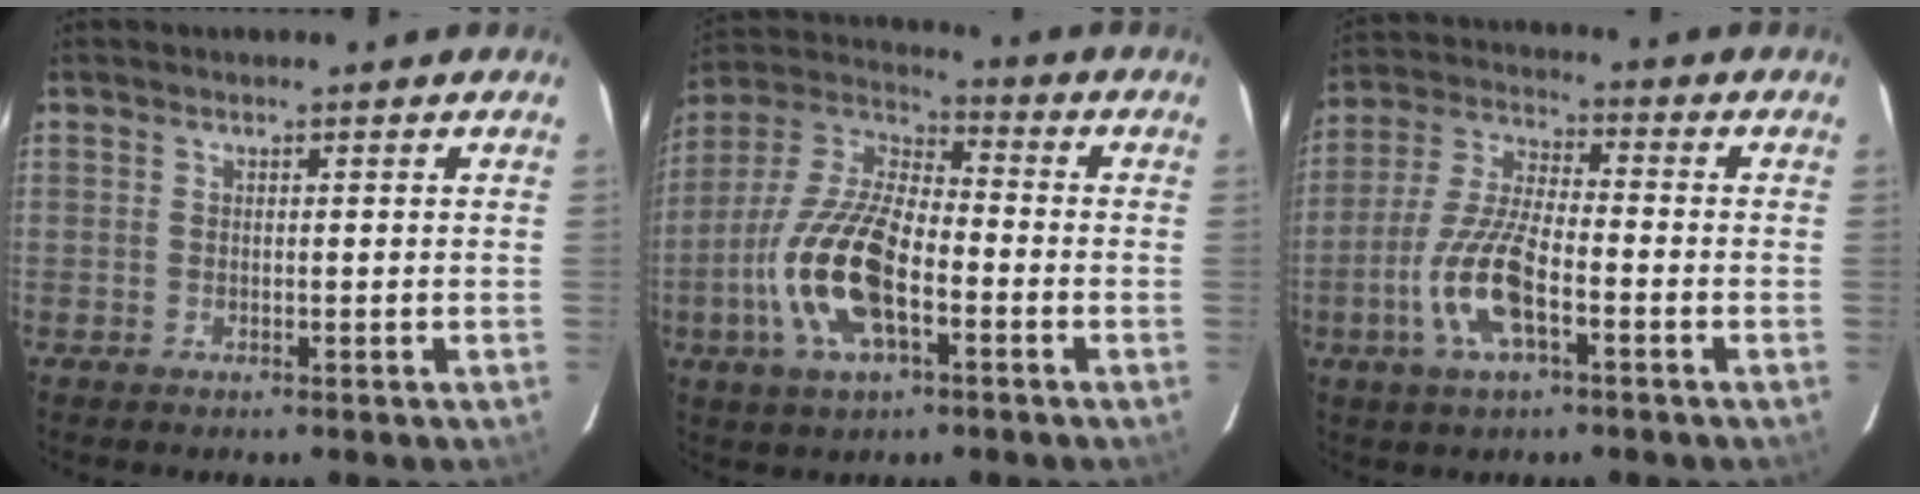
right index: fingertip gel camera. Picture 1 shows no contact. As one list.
[{"total": 16.8, "force": [-5.4, 7.0, 14.2], "torque": [-0.302, -0.003, -0.107]}, {"total": 12.2, "force": [-4.8, 4.0, 10.5], "torque": [-0.226, -0.002, -0.095]}]